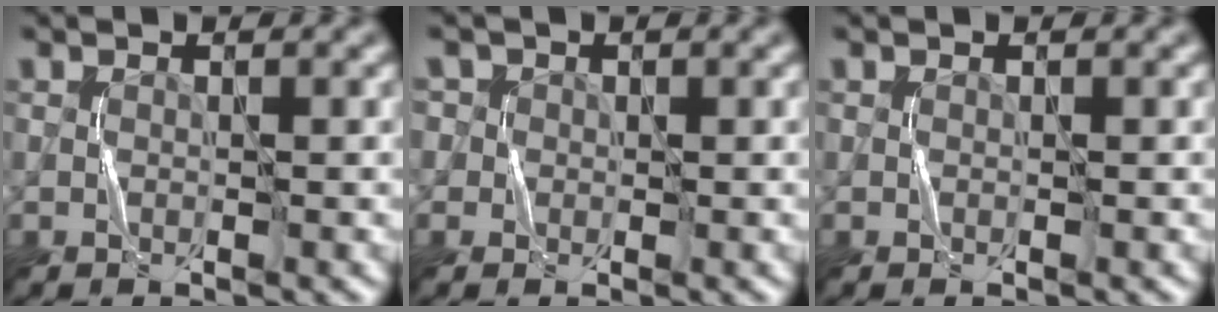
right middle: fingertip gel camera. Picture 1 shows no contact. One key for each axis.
{"total": 2.4, "fx": 0.8, "fy": 2.1, "fz": 0.7, "tx": -0.002, "ty": 0.011, "tz": 0.000}
{"total": 0.0}